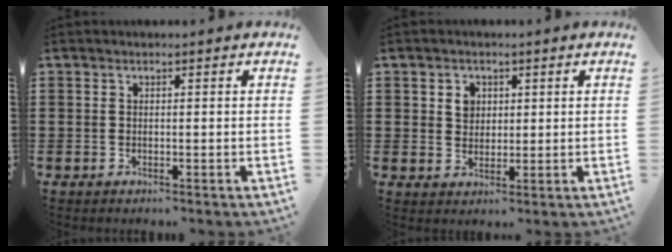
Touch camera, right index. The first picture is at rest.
{"total": 2.7, "force": [1.1, 2.2, 1.1], "torque": [-0.031, 0.010, 0.019]}